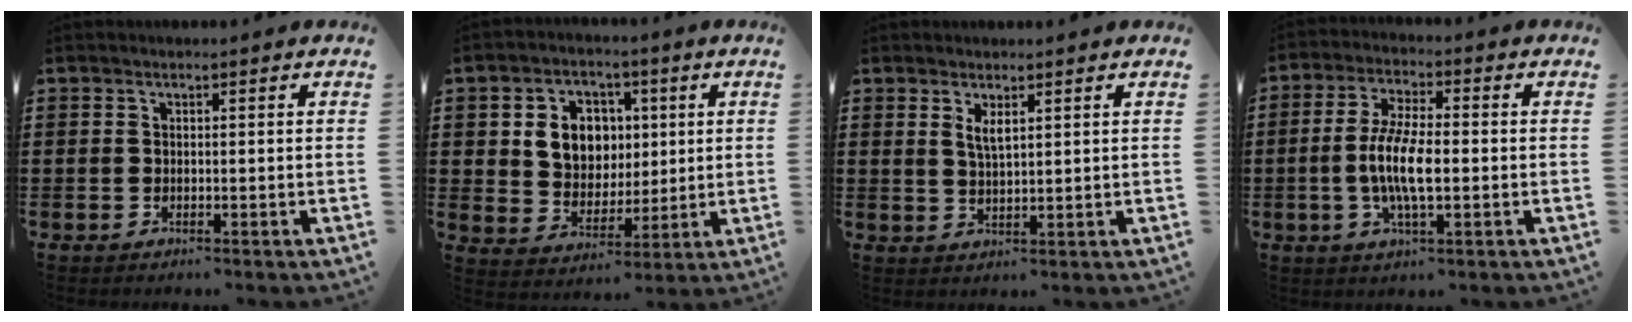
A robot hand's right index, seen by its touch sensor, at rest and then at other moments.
{"total": 8.0, "force": [1.7, 6.8, 3.7], "torque": [-0.087, 0.018, 0.028]}
{"total": 2.4, "force": [1.4, 0.7, 1.8], "torque": [-0.039, 0.003, 0.025]}
{"total": 8.0, "force": [-1.2, 2.3, 7.5], "torque": [-0.165, -0.007, -0.030]}